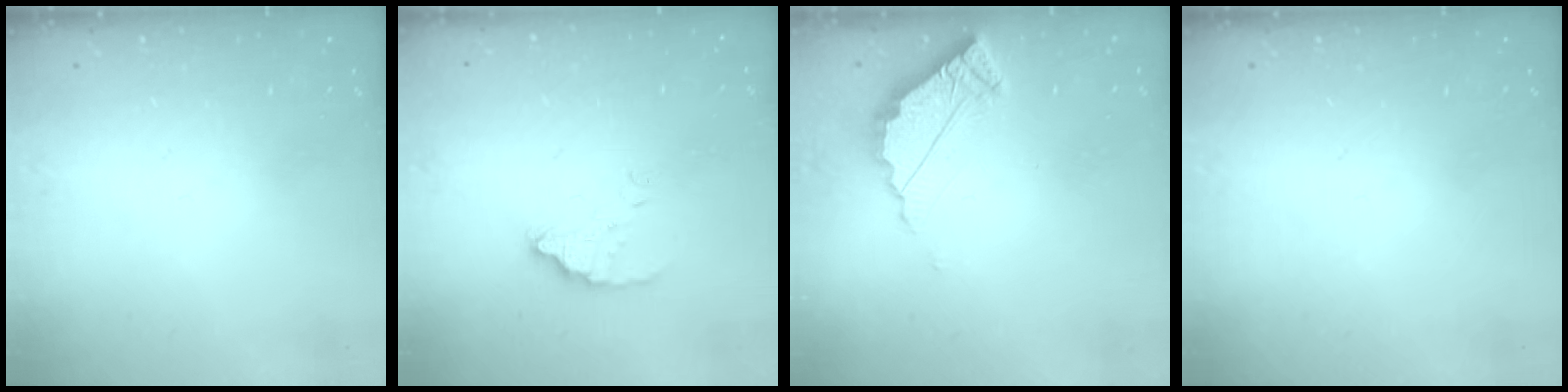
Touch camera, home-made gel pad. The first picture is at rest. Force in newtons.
{"total": 4.1, "press": 4.1, "slide": 0.1}
{"total": 5.1, "press": 5.1, "slide": 0.4}
{"total": 0.0}